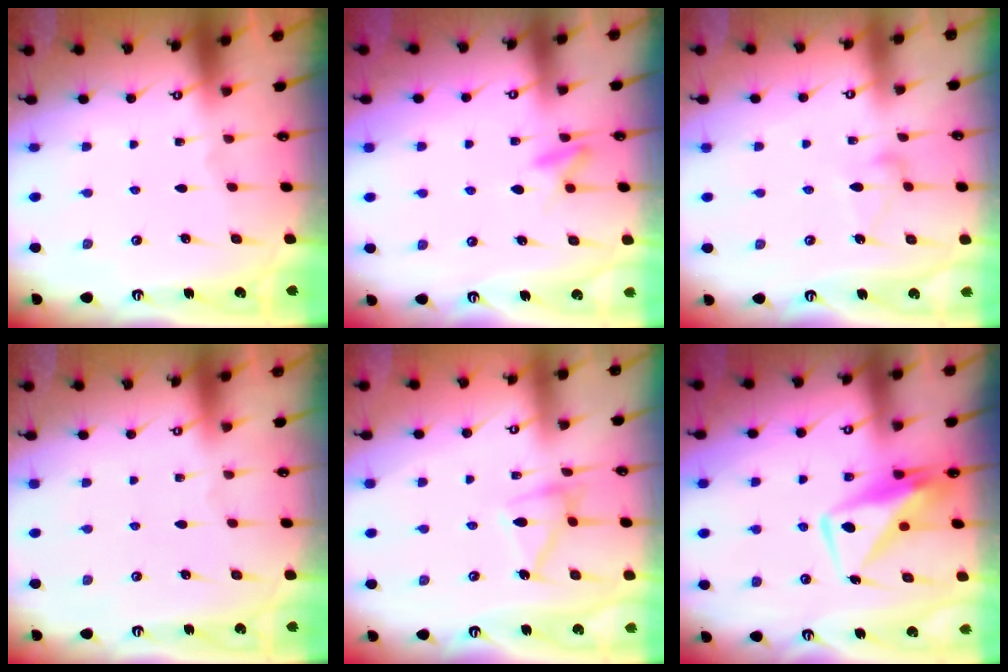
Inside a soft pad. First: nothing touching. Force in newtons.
{"total": 8.3, "press": 8.3, "slide": 0.9}
{"total": 7.2, "press": 7.2, "slide": 0.4}
{"total": 4.0, "press": 4.0, "slide": 0.1}
{"total": 12.3, "press": 12.3, "slide": 0.4}
{"total": 8.0, "press": 7.9, "slide": 1.0}